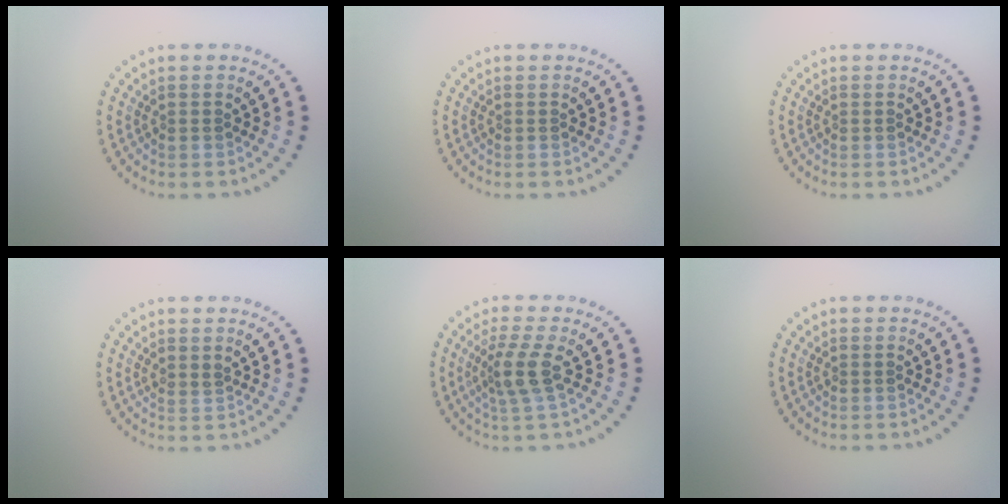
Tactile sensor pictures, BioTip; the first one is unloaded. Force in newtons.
{"total": 0.0}
{"total": 0.0}
{"total": 0.5, "press": 0.2, "slide": 0.5}
{"total": 2.6, "press": 2.0, "slide": 1.7}
{"total": 0.0}